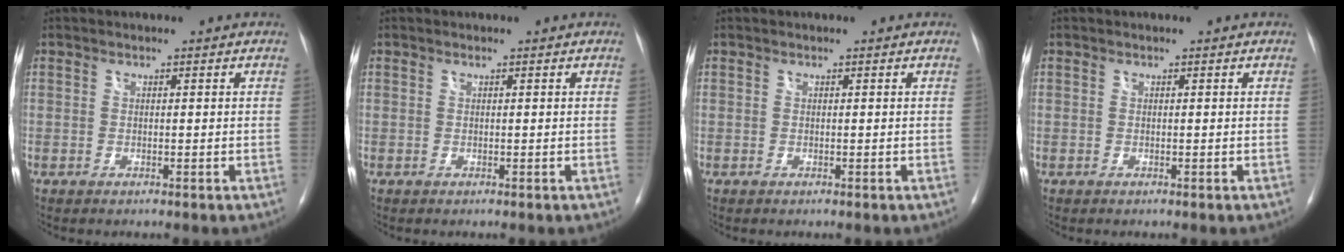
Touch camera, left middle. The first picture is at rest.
{"total": 0.0}
{"total": 0.0}
{"total": 0.0}